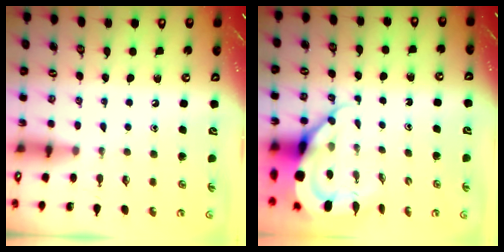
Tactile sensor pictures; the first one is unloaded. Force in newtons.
{"total": 9.0, "press": 8.9, "slide": 0.9}